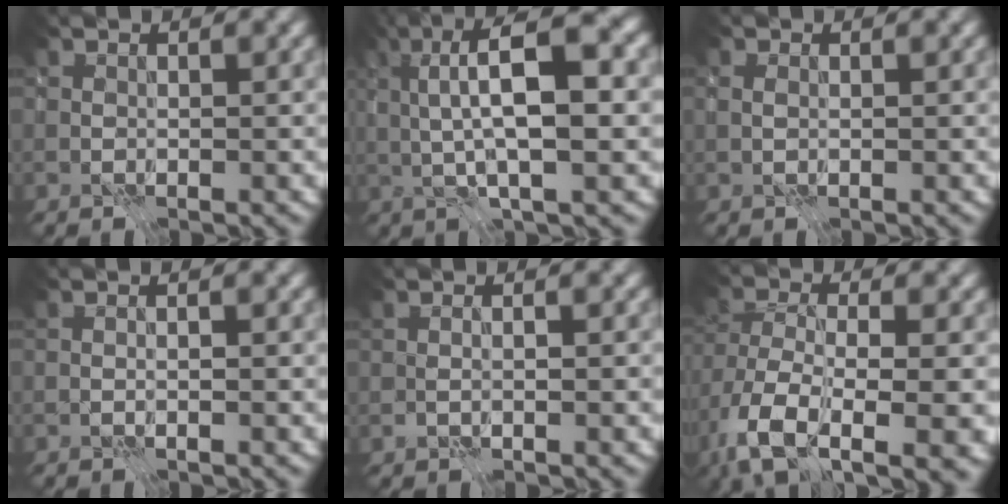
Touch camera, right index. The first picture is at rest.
{"total": 10.1, "force": [1.6, 3.0, 9.5], "torque": [-0.152, 0.014, 0.023]}
{"total": 0.6, "force": [0.0, 0.4, 0.4], "torque": [-0.010, -0.003, 0.004]}
{"total": 0.7, "force": [-0.4, 0.0, 0.5], "torque": [-0.010, -0.007, -0.008]}
{"total": 1.7, "force": [0.3, 0.7, 1.5], "torque": [-0.009, 0.001, -0.005]}
{"total": 11.7, "force": [-5.9, 4.9, 8.8], "torque": [-0.184, -0.023, -0.090]}